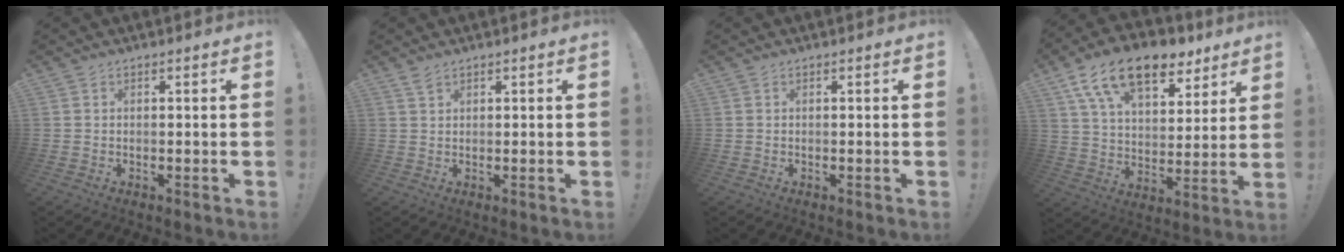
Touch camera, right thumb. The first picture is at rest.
{"total": 1.6, "force": [1.2, 0.6, 1.0], "torque": [-0.020, 0.001, 0.022]}
{"total": 0.0}
{"total": 17.9, "force": [11.2, 9.4, 10.3], "torque": [-0.182, -0.061, 0.203]}